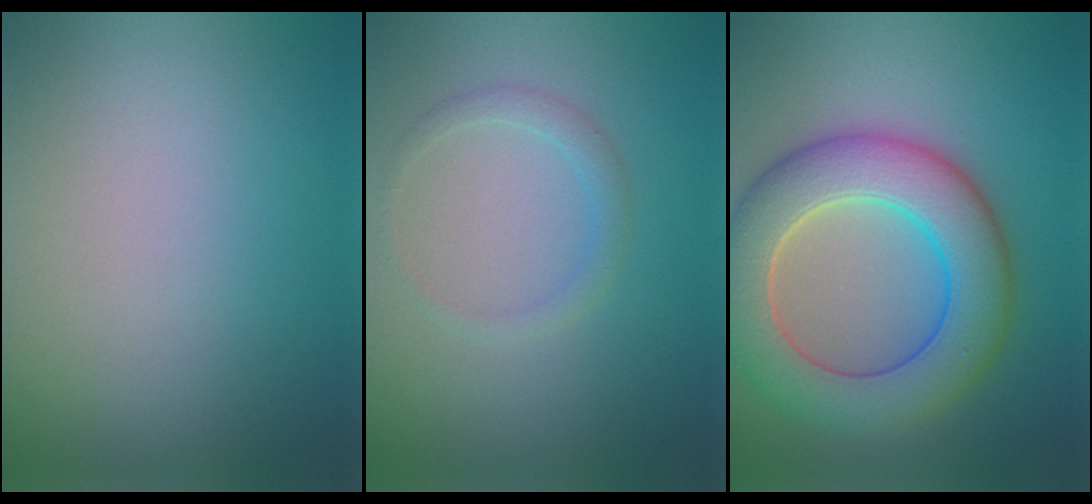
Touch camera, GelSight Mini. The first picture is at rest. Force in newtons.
{"total": 1.4, "press": 1.4, "slide": 0.1}
{"total": 9.2, "press": 9.2, "slide": 0.6}